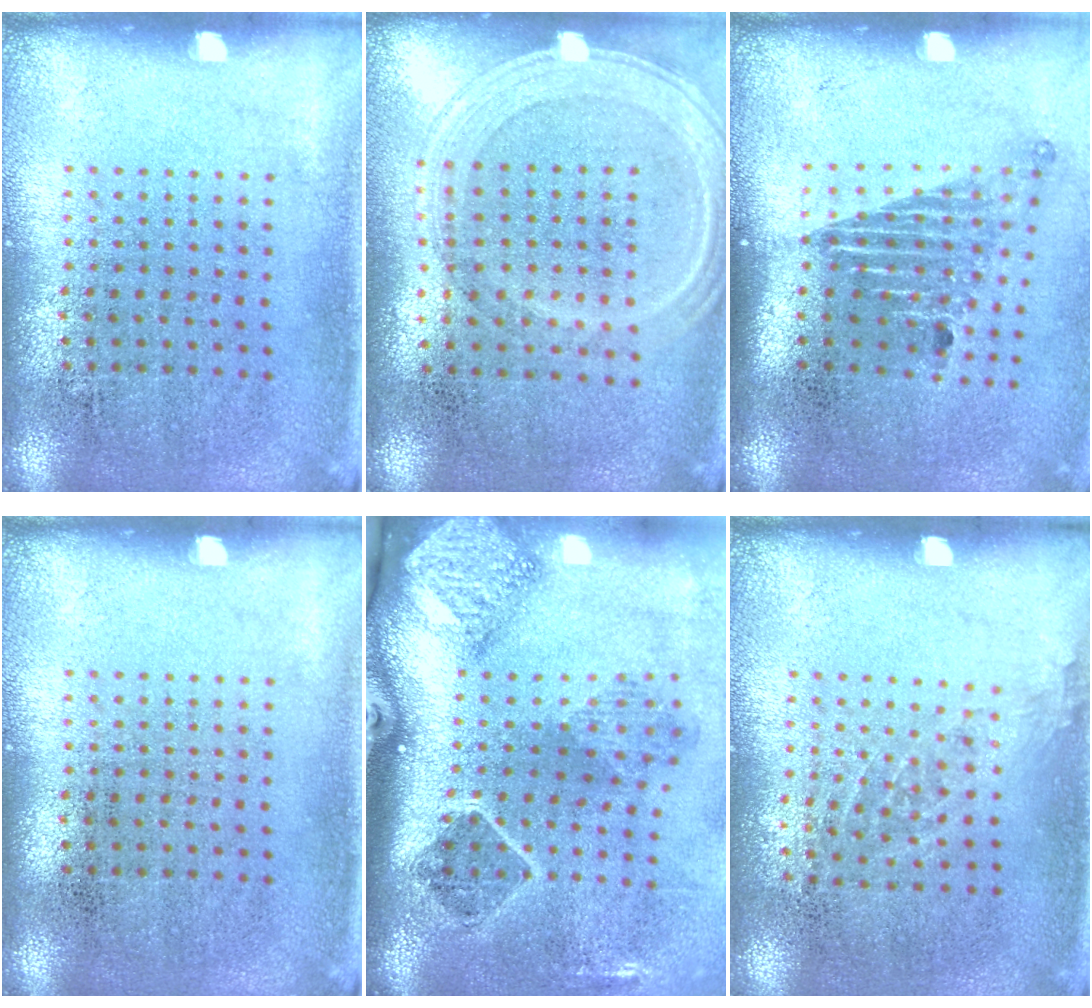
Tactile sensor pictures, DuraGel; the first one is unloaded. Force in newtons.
{"total": 1.2, "press": 1.1, "slide": 0.5}
{"total": 1.6, "press": 1.1, "slide": 1.2}
{"total": 0.0}
{"total": 3.0, "press": 2.0, "slide": 2.3}
{"total": 0.9, "press": 0.7, "slide": 0.6}